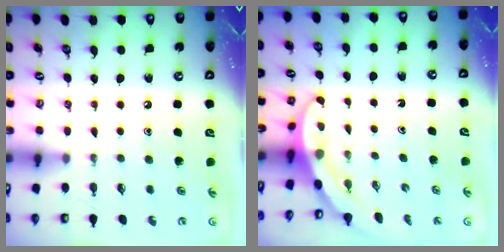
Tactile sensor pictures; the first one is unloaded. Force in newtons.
{"total": 3.1, "press": 3.1, "slide": 0.1}